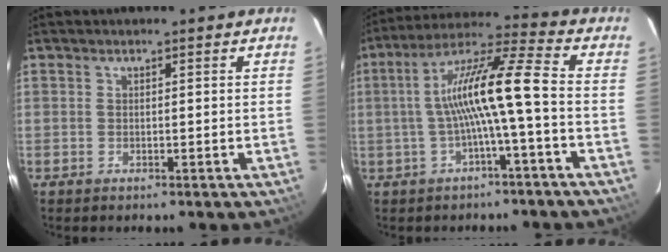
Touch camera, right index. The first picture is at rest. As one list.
[{"total": 11.5, "force": [-1.8, -0.3, 11.4], "torque": [-0.220, 0.019, -0.030]}]